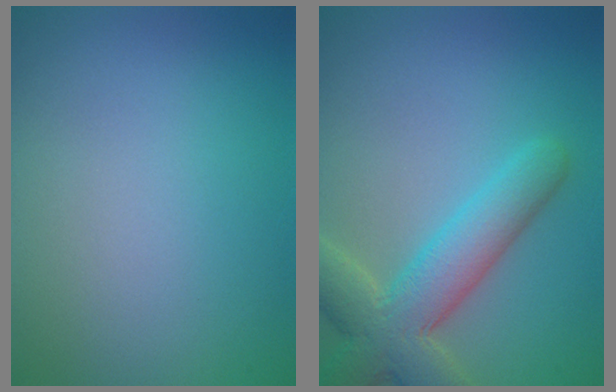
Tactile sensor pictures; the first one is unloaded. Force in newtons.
{"total": 6.5, "press": 6.5, "slide": 0.4}